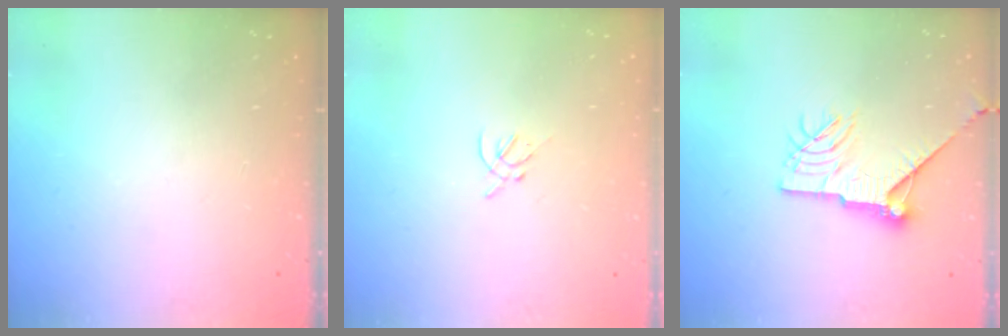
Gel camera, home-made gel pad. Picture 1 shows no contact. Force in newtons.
{"total": 1.4, "press": 1.3, "slide": 0.5}
{"total": 12.8, "press": 12.8, "slide": 0.8}